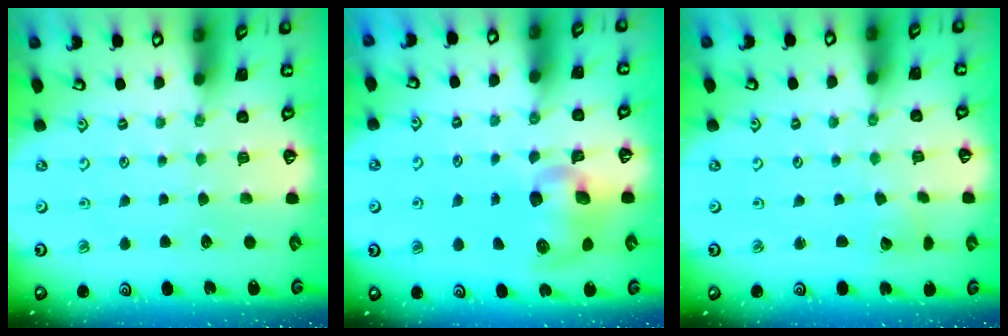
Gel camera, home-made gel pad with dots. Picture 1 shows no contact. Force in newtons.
{"total": 10.0, "press": 9.8, "slide": 1.9}
{"total": 2.5, "press": 2.5, "slide": 0.2}